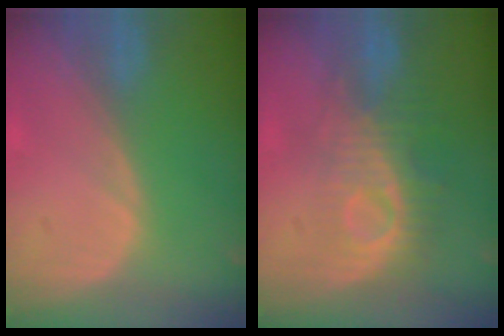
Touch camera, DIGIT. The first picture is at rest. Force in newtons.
{"total": 9.2, "press": 8.2, "slide": 4.0}